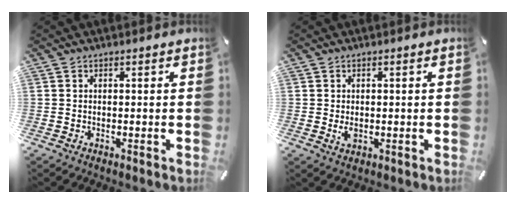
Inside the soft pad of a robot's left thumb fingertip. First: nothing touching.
{"total": 2.1, "force": [-0.3, 1.3, 1.7], "torque": [-0.039, -0.002, -0.006]}